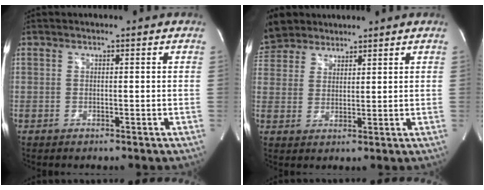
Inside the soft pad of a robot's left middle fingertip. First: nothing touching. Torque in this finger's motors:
{"motor_torque": [0.36, -0.36, 1.05, 0.21]}